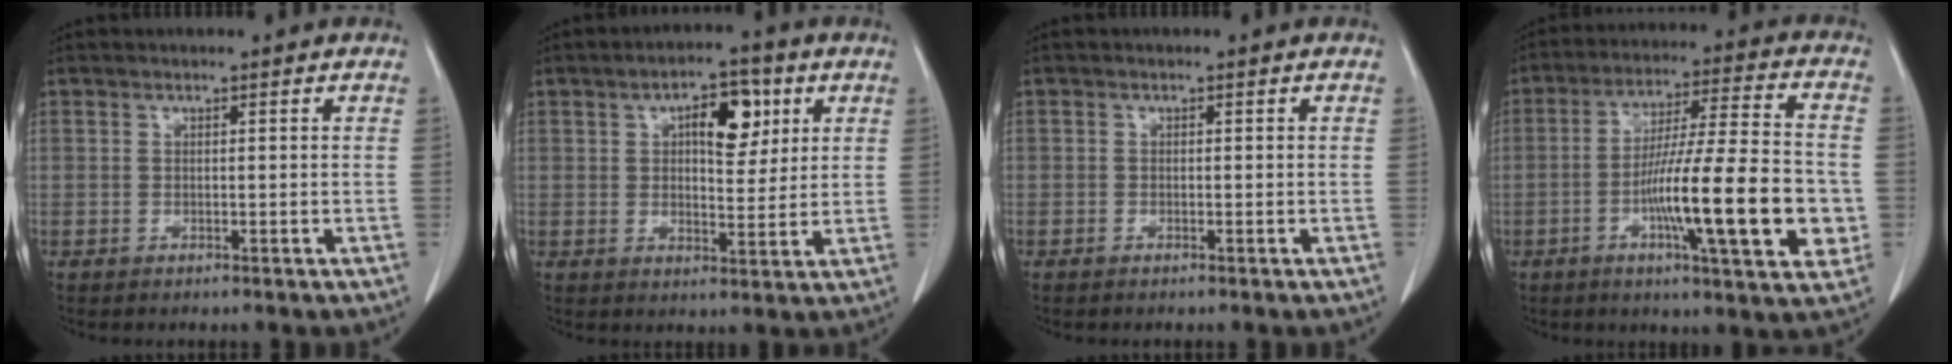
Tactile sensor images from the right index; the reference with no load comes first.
{"total": 8.8, "force": [3.1, 4.0, 7.2], "torque": [-0.111, 0.017, 0.052]}
{"total": 1.1, "force": [-0.5, 0.7, 0.6], "torque": [-0.013, 0.001, -0.006]}
{"total": 19.1, "force": [-4.4, 2.2, 18.4], "torque": [-0.275, 0.002, -0.066]}